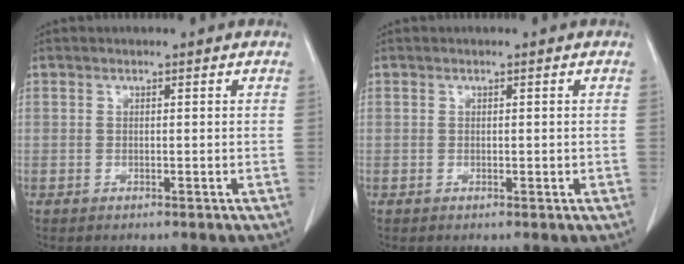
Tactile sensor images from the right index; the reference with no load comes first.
{"total": 0.6, "force": [0.1, 0.4, 0.4], "torque": [0.000, 0.002, 0.005]}